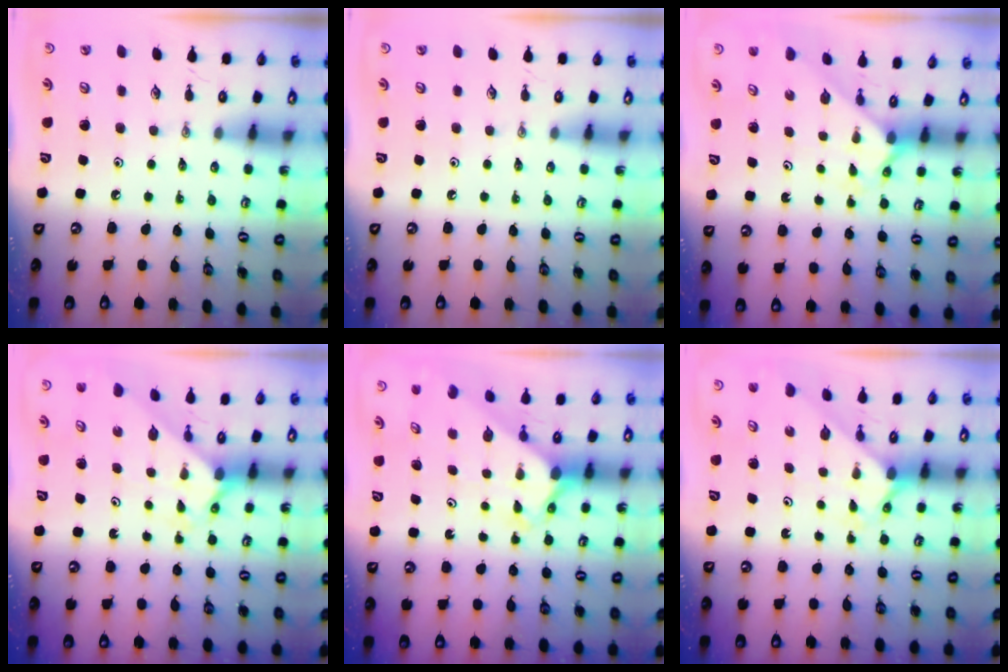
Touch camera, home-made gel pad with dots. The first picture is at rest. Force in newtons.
{"total": 0.0}
{"total": 2.0, "press": 2.0, "slide": 0.2}
{"total": 2.1, "press": 2.1, "slide": 0.2}
{"total": 2.5, "press": 2.5, "slide": 0.2}
{"total": 2.1, "press": 2.1, "slide": 0.2}